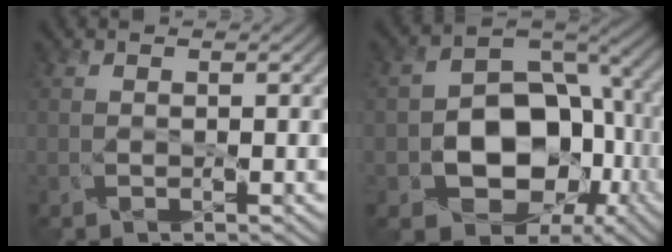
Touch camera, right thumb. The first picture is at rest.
{"total": 10.2, "force": [-1.6, 8.5, 5.4], "torque": [-0.074, -0.013, -0.028]}